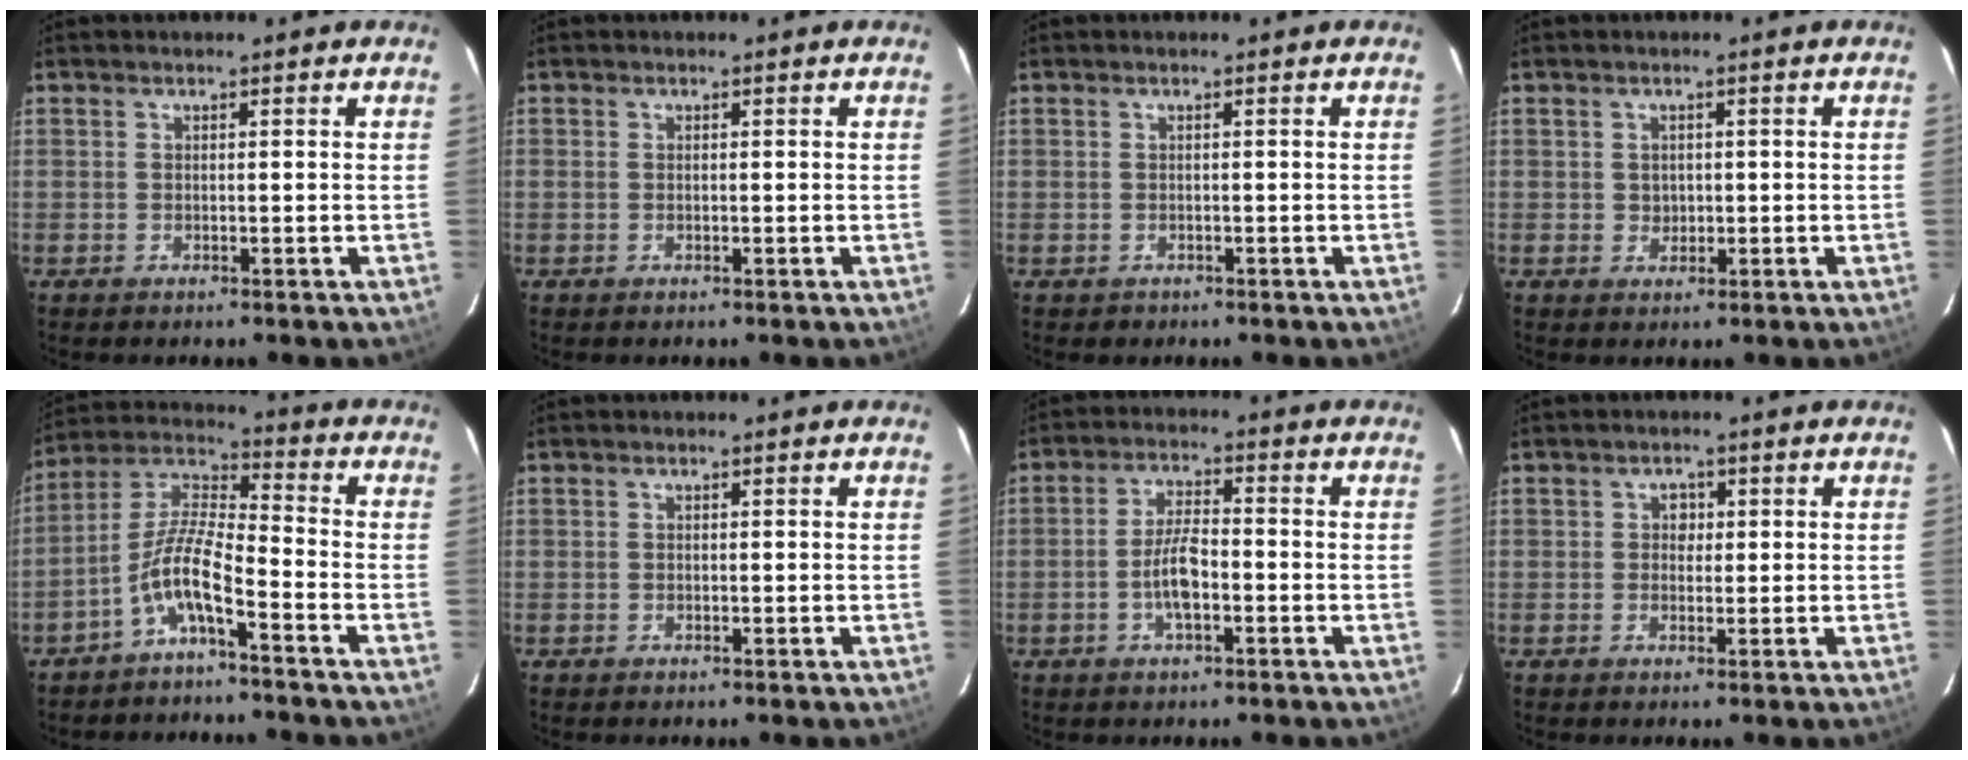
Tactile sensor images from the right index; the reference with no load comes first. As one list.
[{"total": 0.0}, {"total": 1.3, "force": [-0.5, 1.2, -0.1], "torque": [0.002, 0.001, -0.002]}, {"total": 1.8, "force": [0.2, 1.7, 0.4], "torque": [-0.002, 0.005, 0.005]}, {"total": 8.2, "force": [-4.8, 1.4, 6.5], "torque": [-0.148, 0.013, -0.096]}, {"total": 0.0}, {"total": 5.9, "force": [-1.9, 2.1, 5.2], "torque": [-0.105, 0.006, -0.035]}, {"total": 2.0, "force": [0.2, 1.9, 0.6], "torque": [-0.005, 0.008, 0.001]}]